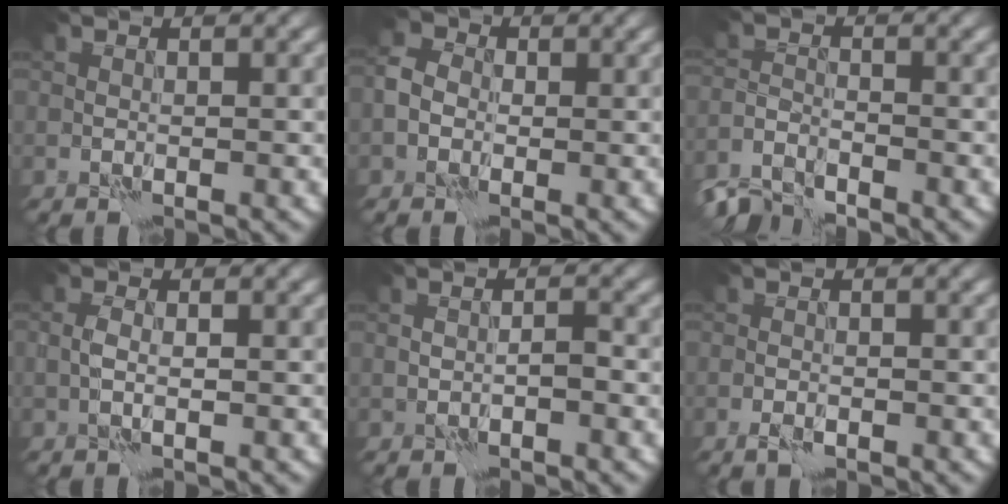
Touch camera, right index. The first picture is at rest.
{"total": 2.1, "force": [-0.6, 1.8, 0.8], "torque": [-0.014, 0.007, -0.018]}
{"total": 3.8, "force": [-3.5, 1.1, 1.1], "torque": [-0.021, -0.007, -0.079]}
{"total": 1.1, "force": [-0.1, 0.5, 1.0], "torque": [-0.025, 0.002, -0.005]}
{"total": 1.0, "force": [-0.6, 0.1, 0.8], "torque": [-0.015, 0.007, -0.012]}
{"total": 1.1, "force": [-0.6, 0.5, 0.7], "torque": [-0.017, -0.001, -0.014]}